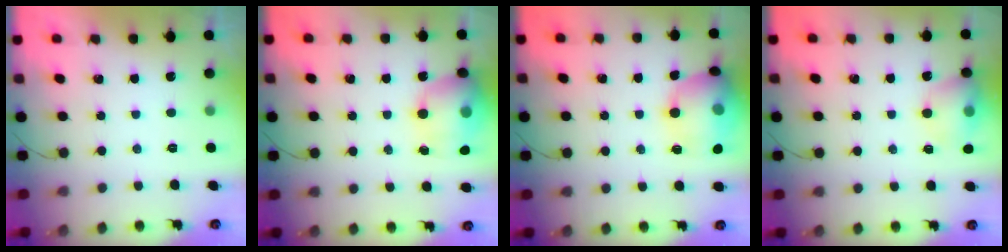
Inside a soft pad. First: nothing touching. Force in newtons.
{"total": 17.1, "press": 16.9, "slide": 2.9}
{"total": 15.7, "press": 15.5, "slide": 2.6}
{"total": 11.4, "press": 11.2, "slide": 1.8}